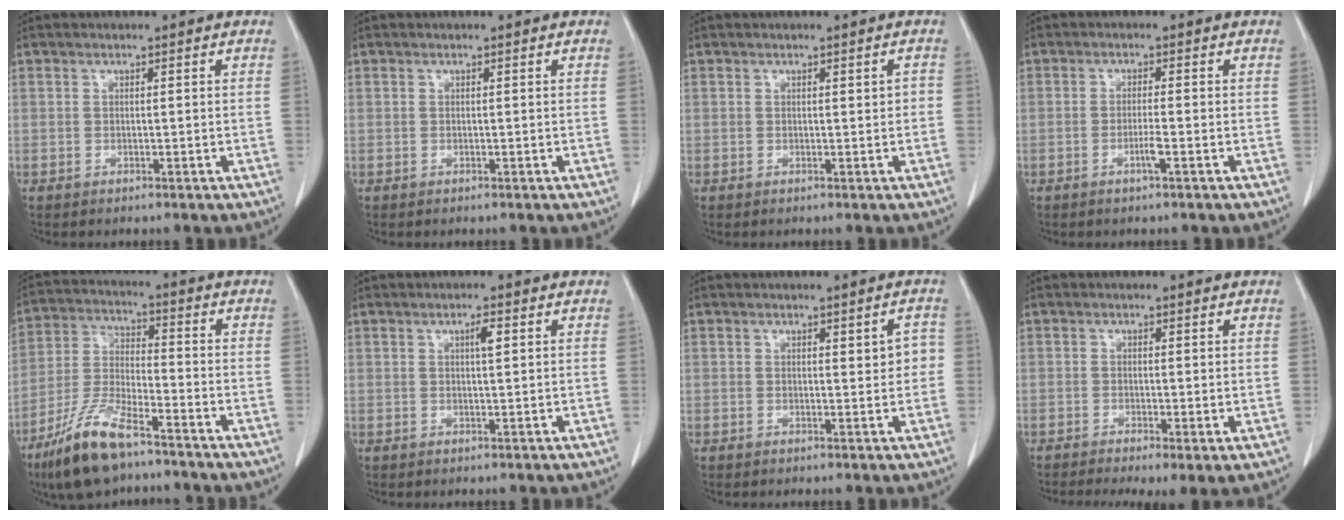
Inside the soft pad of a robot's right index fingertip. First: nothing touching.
{"total": 0.0}
{"total": 2.0, "force": [0.2, 0.8, 1.8], "torque": [-0.015, 0.003, 0.003]}
{"total": 2.3, "force": [-1.1, -0.3, 2.0], "torque": [-0.040, -0.002, -0.022]}
{"total": 12.3, "force": [-8.5, 2.9, 8.3], "torque": [-0.176, -0.023, -0.164]}
{"total": 1.9, "force": [0.7, 0.2, 1.7], "torque": [-0.030, 0.001, 0.010]}
{"total": 2.6, "force": [0.3, 1.0, 2.3], "torque": [-0.019, 0.004, 0.005]}
{"total": 4.9, "force": [-2.5, 1.4, 4.0], "torque": [-0.060, -0.018, -0.044]}